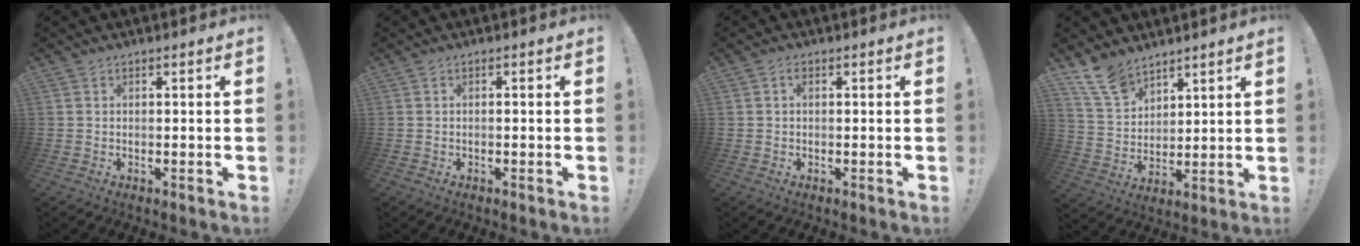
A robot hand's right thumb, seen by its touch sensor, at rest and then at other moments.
{"total": 0.7, "force": [-0.5, -0.1, 0.5], "torque": [-0.017, 0.001, -0.008]}
{"total": 1.1, "force": [0.1, 0.7, 0.8], "torque": [-0.013, 0.002, -0.001]}
{"total": 11.5, "force": [9.0, 6.1, 3.8], "torque": [-0.082, -0.057, 0.178]}